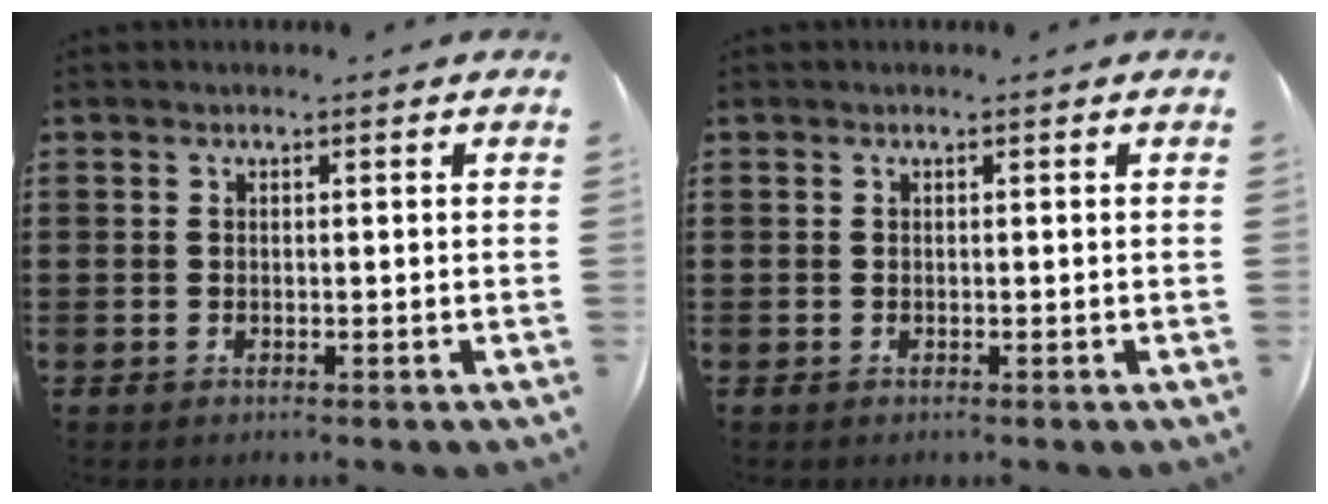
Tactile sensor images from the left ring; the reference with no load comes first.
{"total": 0.0}